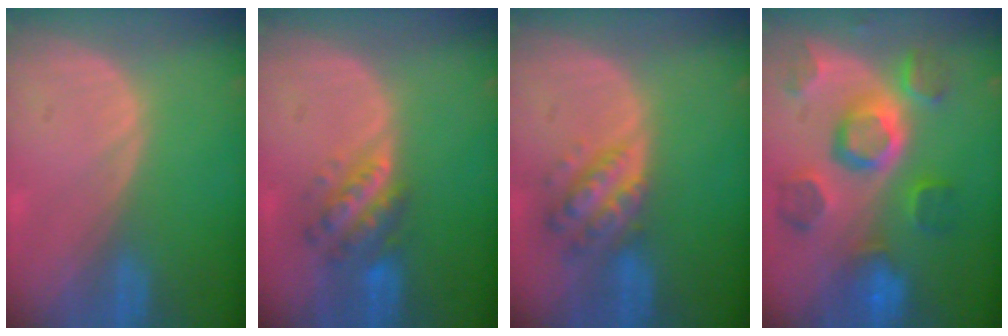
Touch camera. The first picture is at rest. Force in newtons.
{"total": 5.8, "press": 5.5, "slide": 1.7}
{"total": 6.4, "press": 5.8, "slide": 2.8}
{"total": 11.4, "press": 10.1, "slide": 5.3}